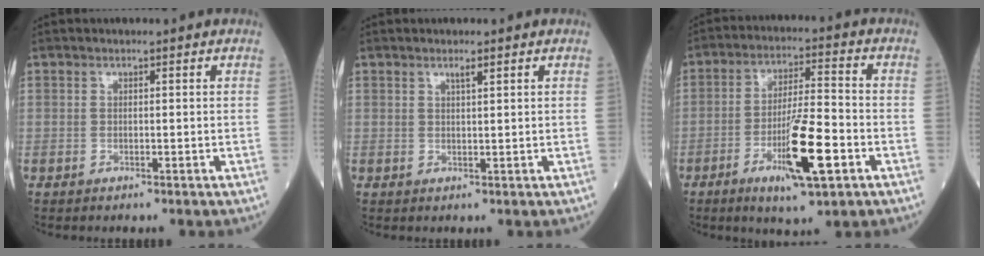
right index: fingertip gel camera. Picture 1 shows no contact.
{"total": 1.2, "force": [0.8, -0.1, 0.9], "torque": [-0.018, -0.001, 0.015]}
{"total": 11.5, "force": [-4.5, 1.4, 10.4], "torque": [-0.184, -0.013, -0.077]}